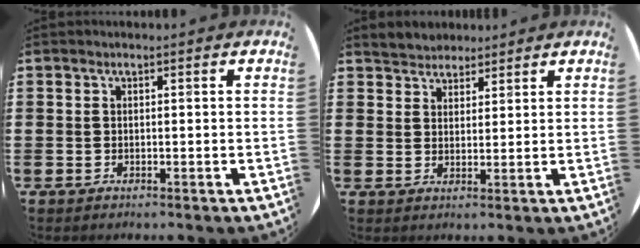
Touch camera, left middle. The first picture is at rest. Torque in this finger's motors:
{"motor_torque": [0.16, -0.16, 0.04, 0.02]}